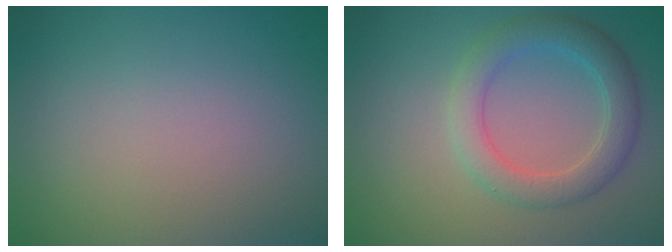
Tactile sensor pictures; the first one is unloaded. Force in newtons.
{"total": 4.0, "press": 4.0, "slide": 0.0}